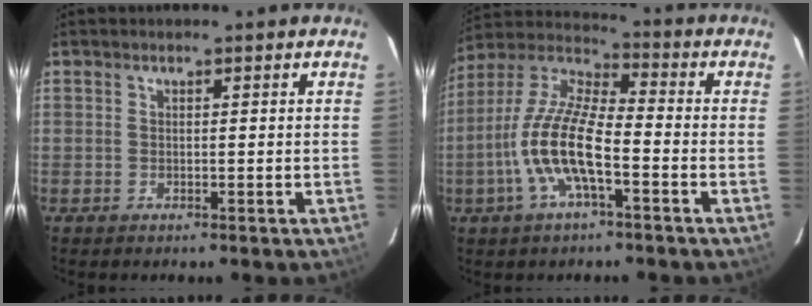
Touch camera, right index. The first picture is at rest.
{"total": 13.8, "force": [-4.6, 4.1, 12.4], "torque": [-0.256, -0.001, -0.094]}